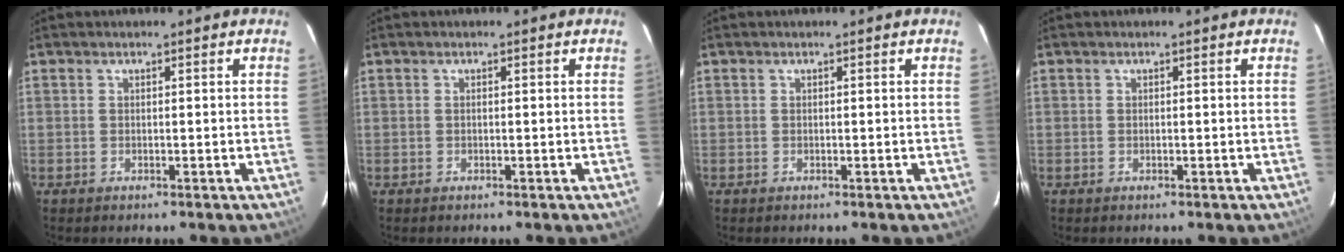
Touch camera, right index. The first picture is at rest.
{"total": 0.0}
{"total": 0.0}
{"total": 0.0}